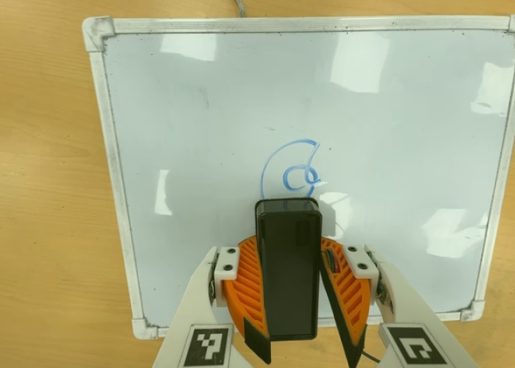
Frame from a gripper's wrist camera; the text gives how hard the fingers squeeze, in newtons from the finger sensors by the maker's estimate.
{"total": 7.9, "left": 8.9, "right": 6.9}